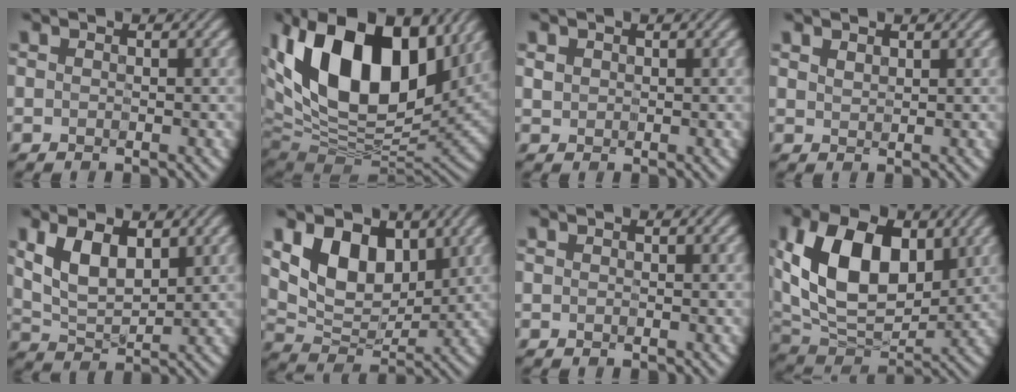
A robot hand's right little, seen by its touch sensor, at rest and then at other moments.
{"total": 18.4, "force": [6.1, 10.8, 13.6], "torque": [-0.258, 0.036, 0.100]}
{"total": 0.7, "force": [0.4, 0.6, 0.2], "torque": [-0.011, 0.000, 0.013]}
{"total": 1.3, "force": [0.9, 0.7, 0.6], "torque": [-0.013, 0.003, 0.020]}
{"total": 5.4, "force": [1.8, 2.8, 4.2], "torque": [-0.088, -0.004, 0.034]}
{"total": 7.4, "force": [2.6, 4.8, 5.0], "torque": [-0.091, -0.012, 0.042]}
{"total": 0.0}
{"total": 12.7, "force": [2.7, 8.1, 9.4], "torque": [-0.182, 0.003, 0.046]}